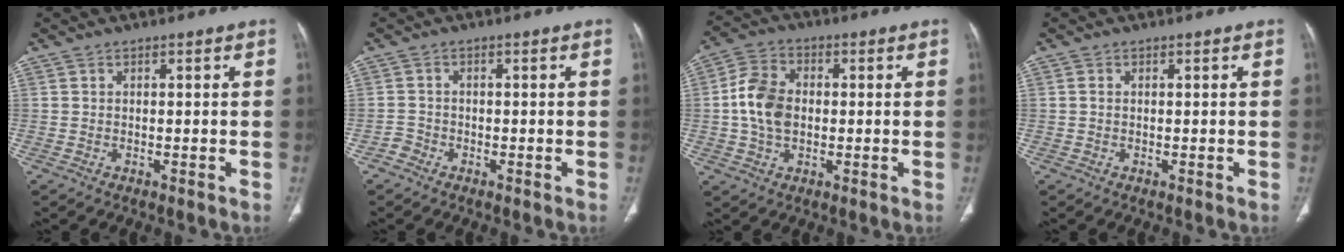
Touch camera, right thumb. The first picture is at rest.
{"total": 1.7, "force": [-1.3, 1.1, 0.1], "torque": [-0.004, 0.006, -0.031]}
{"total": 9.5, "force": [-0.1, 6.7, 6.8], "torque": [-0.125, 0.016, -0.008]}
{"total": 0.7, "force": [0.0, 0.4, 0.5], "torque": [-0.012, -0.001, -0.001]}